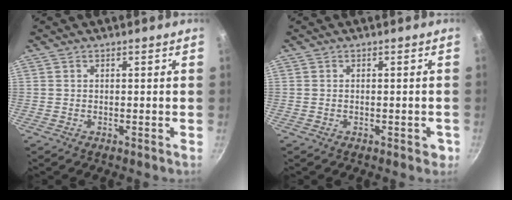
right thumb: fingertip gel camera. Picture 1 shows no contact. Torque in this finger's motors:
{"motor_torque": [0.31, 0.32, -0.29, 0.14, 0.05]}